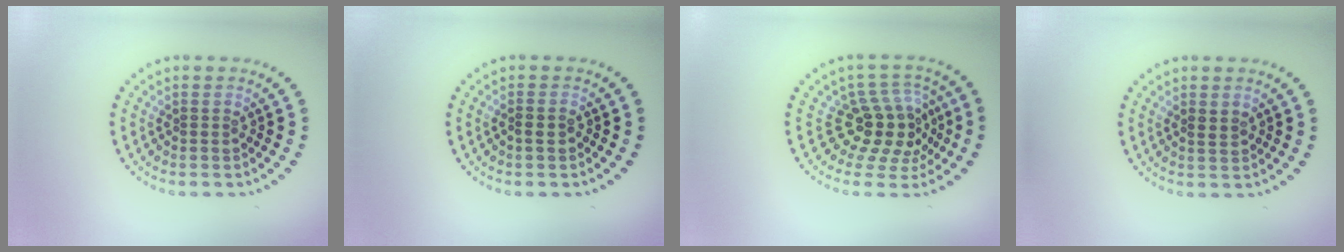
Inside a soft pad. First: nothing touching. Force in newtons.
{"total": 0.6, "press": 0.6, "slide": 0.3}
{"total": 4.6, "press": 3.8, "slide": 2.5}
{"total": 0.6, "press": 0.5, "slide": 0.3}